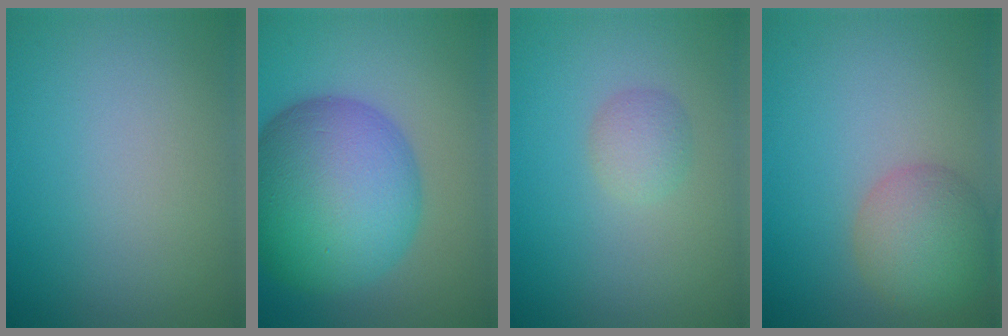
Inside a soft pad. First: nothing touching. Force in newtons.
{"total": 14.3, "press": 14.3, "slide": 0.4}
{"total": 1.7, "press": 1.7, "slide": 0.2}
{"total": 4.9, "press": 4.9, "slide": 0.2}